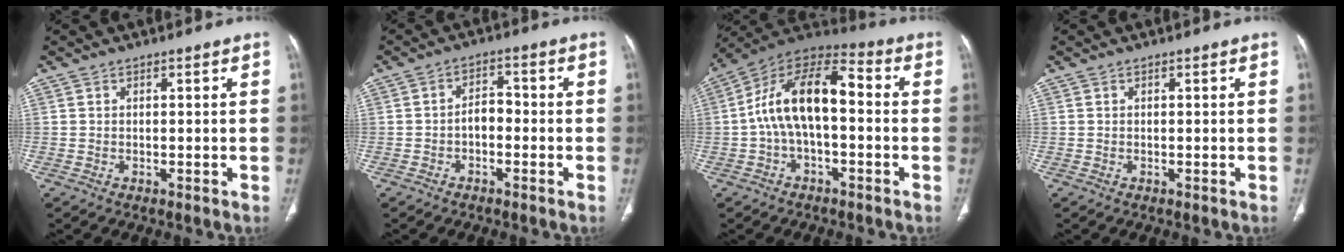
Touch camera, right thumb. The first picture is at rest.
{"total": 3.0, "force": [-1.0, 1.9, 2.1], "torque": [-0.024, 0.020, -0.024]}
{"total": 14.8, "force": [-0.6, 7.5, 12.8], "torque": [-0.218, 0.050, -0.022]}
{"total": 0.0}